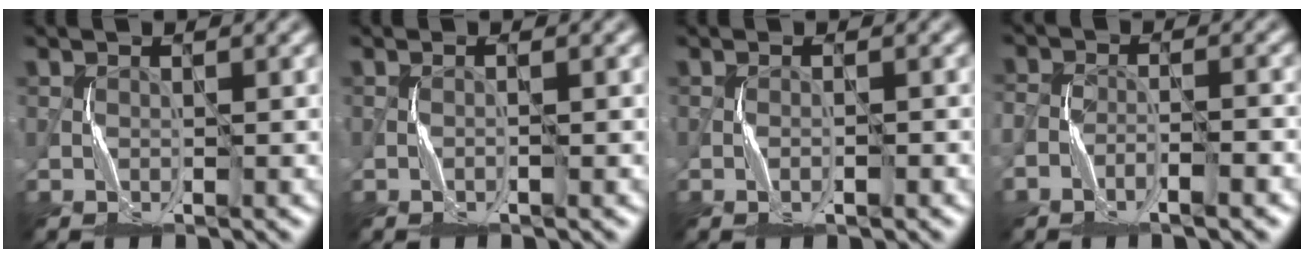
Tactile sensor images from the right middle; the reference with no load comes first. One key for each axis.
{"total": 0.6, "fx": -0.2, "fy": -0.4, "fz": 0.4, "tx": -0.009, "ty": 0.002, "tz": -0.005}
{"total": 0.9, "fx": -0.4, "fy": -0.1, "fz": 0.8, "tx": -0.016, "ty": 0.002, "tz": -0.008}
{"total": 2.6, "fx": -1.7, "fy": 0.7, "fz": 1.9, "tx": -0.029, "ty": 0.005, "tz": -0.034}